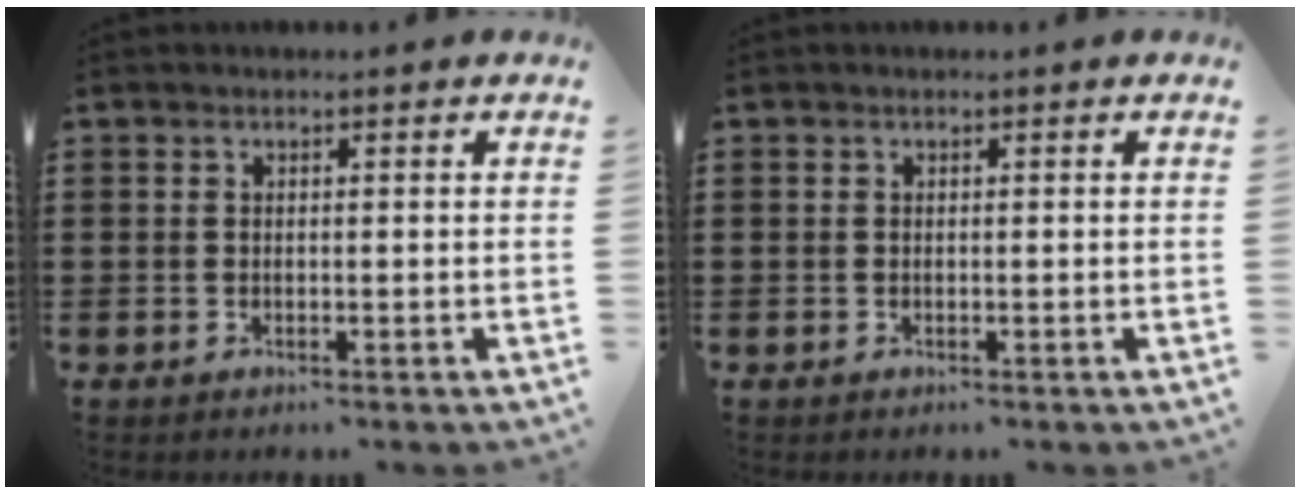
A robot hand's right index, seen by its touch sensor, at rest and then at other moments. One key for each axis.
{"total": 0.0}